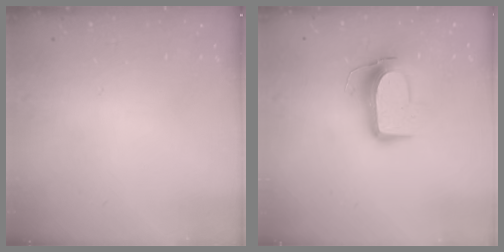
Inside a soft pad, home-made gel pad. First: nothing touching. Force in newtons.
{"total": 10.6, "press": 10.5, "slide": 1.0}